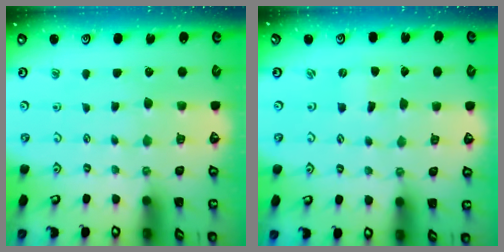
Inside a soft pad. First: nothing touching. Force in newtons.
{"total": 0.0}